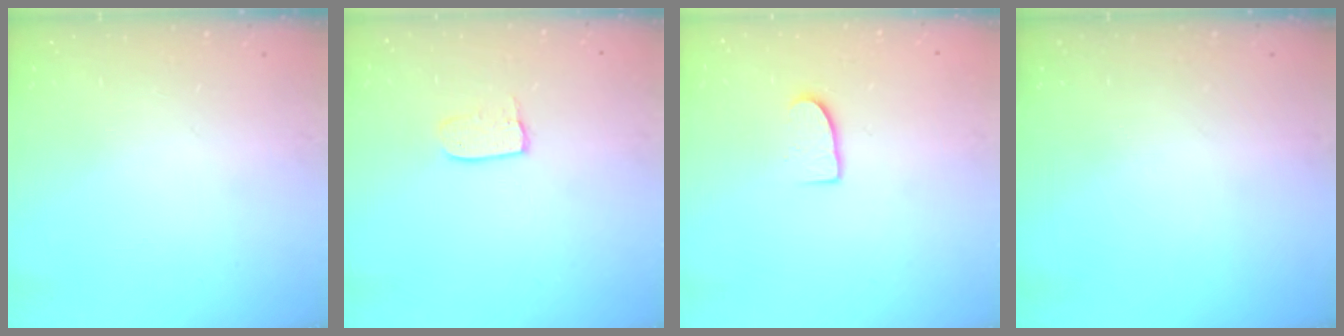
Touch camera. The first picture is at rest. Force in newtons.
{"total": 6.0, "press": 6.0, "slide": 0.3}
{"total": 7.3, "press": 7.3, "slide": 0.6}
{"total": 0.0}